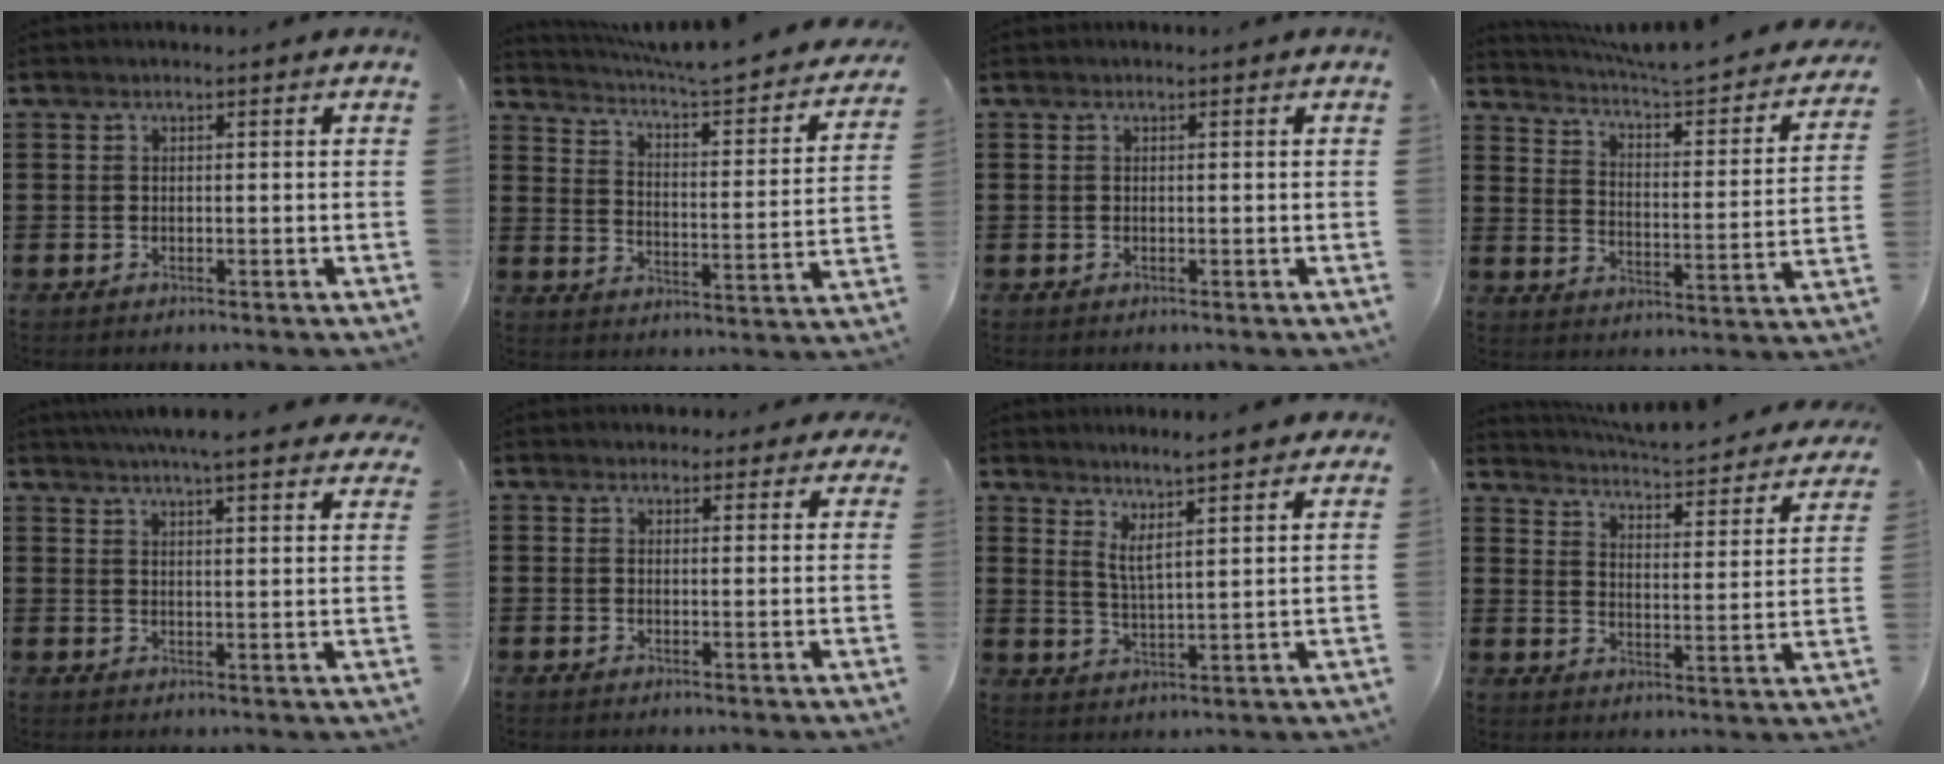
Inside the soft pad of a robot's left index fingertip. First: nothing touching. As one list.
[{"total": 4.3, "force": [4.1, -0.2, 1.4], "torque": [-0.052, -0.040, 0.061]}, {"total": 0.0}, {"total": 4.1, "force": [3.8, 0.1, 1.4], "torque": [-0.050, -0.037, 0.056]}, {"total": 5.7, "force": [5.3, 0.1, 2.1], "torque": [-0.057, -0.013, 0.096]}, {"total": 2.5, "force": [2.3, 1.0, 0.4], "torque": [-0.007, -0.001, 0.040]}, {"total": 4.9, "force": [4.0, 0.3, 2.7], "torque": [-0.068, -0.021, 0.068]}, {"total": 3.6, "force": [3.5, -0.2, 0.6], "torque": [-0.034, -0.038, 0.052]}]